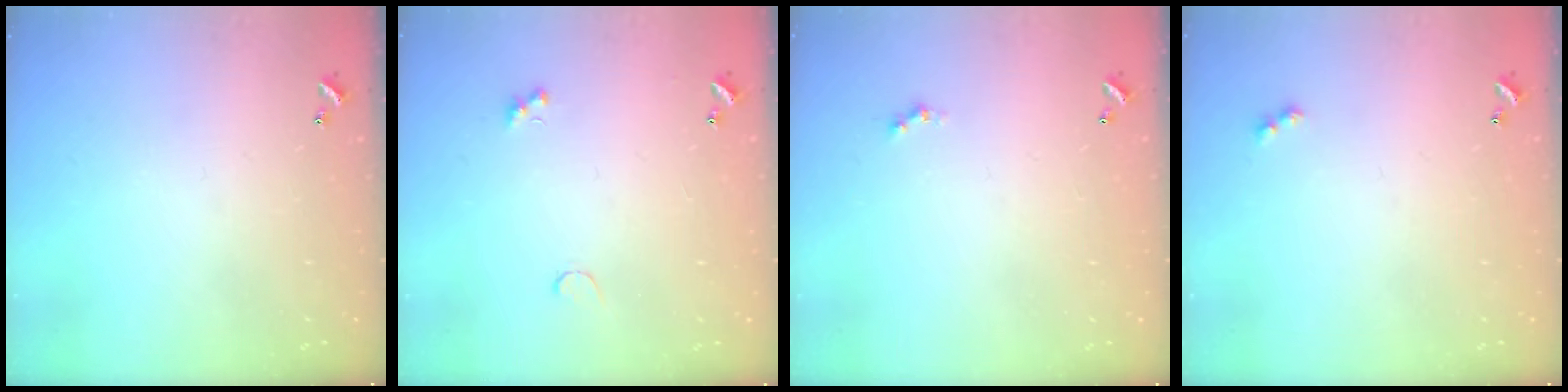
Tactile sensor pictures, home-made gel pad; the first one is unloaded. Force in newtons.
{"total": 1.4, "press": 1.3, "slide": 0.5}
{"total": 0.5, "press": 0.4, "slide": 0.3}
{"total": 2.5, "press": 2.5, "slide": 0.6}